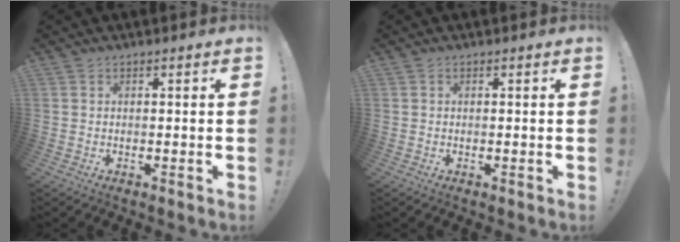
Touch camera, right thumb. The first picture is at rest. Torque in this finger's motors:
{"motor_torque": [-0.11, -0.11, -0.30, 0.17, -0.11]}